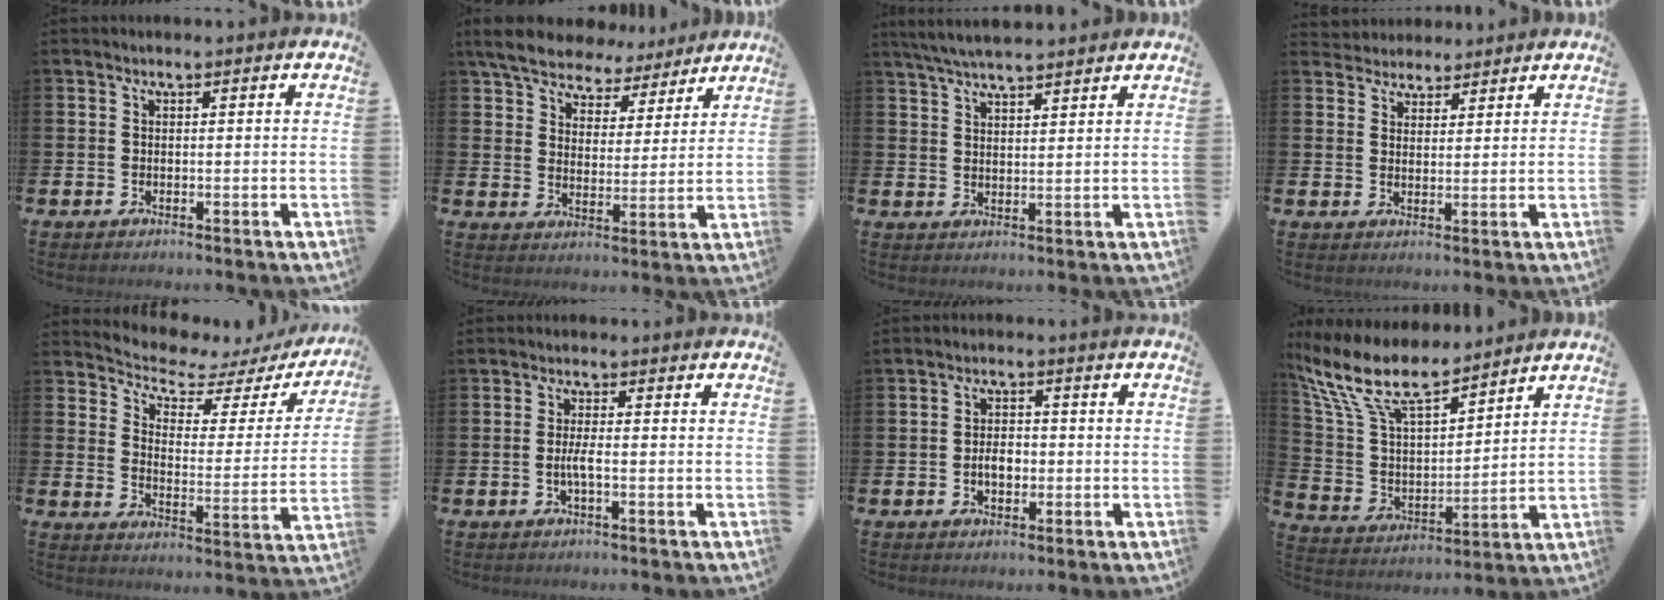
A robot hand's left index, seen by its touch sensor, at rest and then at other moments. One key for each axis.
{"total": 7.7, "fx": 7.0, "fy": 2.9, "fz": 1.7, "tx": -0.067, "ty": -0.038, "tz": 0.125}
{"total": 5.7, "fx": 5.3, "fy": 0.7, "fz": 2.0, "tx": -0.046, "ty": -0.014, "tz": 0.097}
{"total": 3.7, "fx": 3.4, "fy": 1.2, "fz": -0.7, "tx": -0.005, "ty": -0.013, "tz": 0.064}
{"total": 4.8, "fx": 4.3, "fy": 1.8, "fz": 1.4, "tx": -0.050, "ty": -0.035, "tz": 0.064}
{"total": 1.7, "fx": -0.5, "fy": 0.2, "fz": 1.6, "tx": -0.039, "ty": 0.003, "tz": -0.009}
{"total": 2.8, "fx": -0.7, "fy": 1.8, "fz": 2.1, "tx": -0.021, "ty": -0.003, "tz": -0.018}
{"total": 11.7, "fx": 9.4, "fy": 3.6, "fz": 5.9, "tx": -0.156, "ty": -0.043, "tz": 0.172}